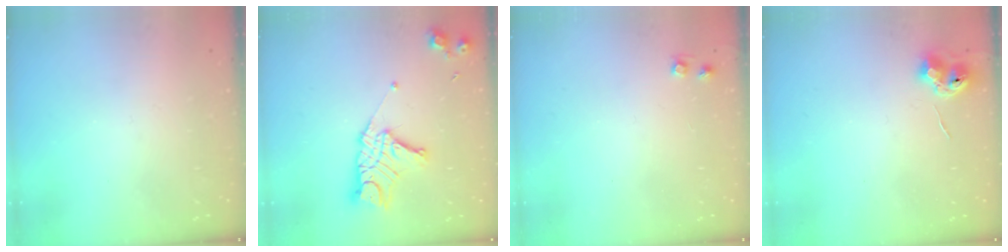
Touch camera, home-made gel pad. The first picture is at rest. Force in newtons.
{"total": 13.2, "press": 13.1, "slide": 1.2}
{"total": 3.7, "press": 3.7, "slide": 0.6}
{"total": 7.0, "press": 7.0, "slide": 0.7}